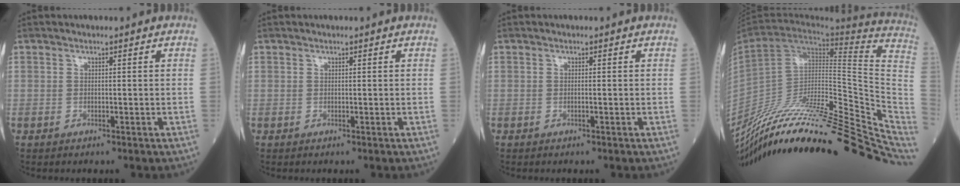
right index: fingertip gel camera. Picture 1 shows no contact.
{"total": 0.0}
{"total": 0.0}
{"total": 36.5, "force": [-28.5, 5.6, 22.1], "torque": [-0.249, -0.034, -0.415]}